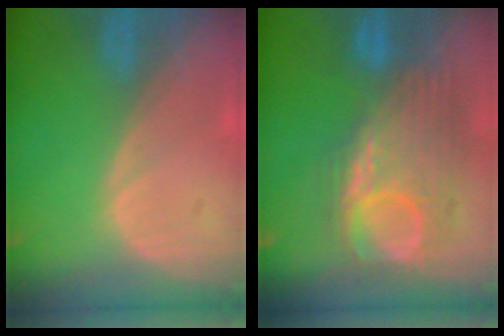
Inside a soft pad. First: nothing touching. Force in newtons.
{"total": 10.6, "press": 10.1, "slide": 3.2}